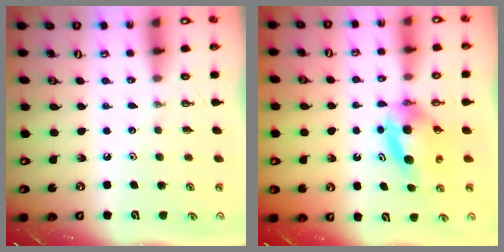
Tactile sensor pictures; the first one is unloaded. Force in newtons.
{"total": 6.9, "press": 5.6, "slide": 4.0}